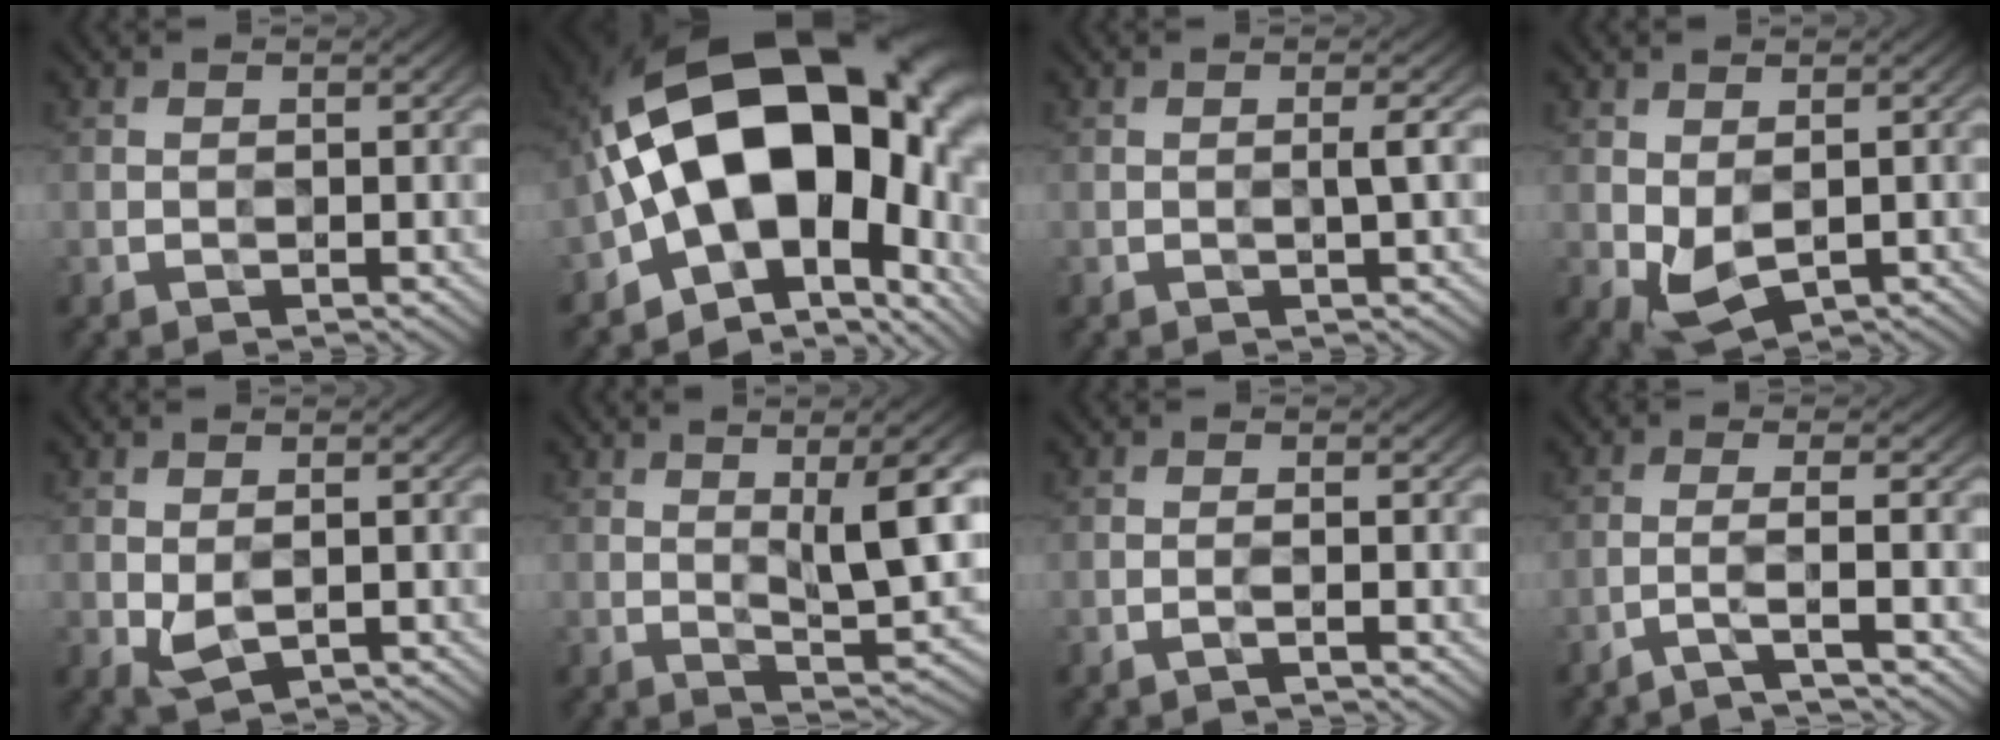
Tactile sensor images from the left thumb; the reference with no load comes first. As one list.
[{"total": 19.8, "force": [-1.4, 11.4, 16.1], "torque": [-0.275, -0.007, -0.017]}, {"total": 1.3, "force": [-0.1, -0.1, 1.3], "torque": [-0.021, 0.004, -0.002]}, {"total": 2.5, "force": [0.0, 1.7, 1.8], "torque": [-0.051, -0.002, 0.003]}, {"total": 1.9, "force": [-0.4, 1.1, 1.4], "torque": [-0.036, -0.005, -0.002]}, {"total": 9.8, "force": [1.8, 2.5, 9.2], "torque": [-0.136, 0.015, 0.032]}, {"total": 0.9, "force": [-0.7, -0.1, 0.4], "torque": [-0.003, 0.006, -0.020]}, {"total": 2.8, "force": [-2.2, 0.0, 1.8], "torque": [-0.015, 0.017, -0.063]}]